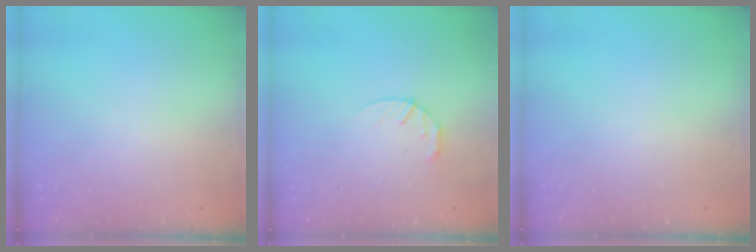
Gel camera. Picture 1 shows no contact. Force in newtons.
{"total": 3.6, "press": 3.6, "slide": 0.5}
{"total": 0.0}